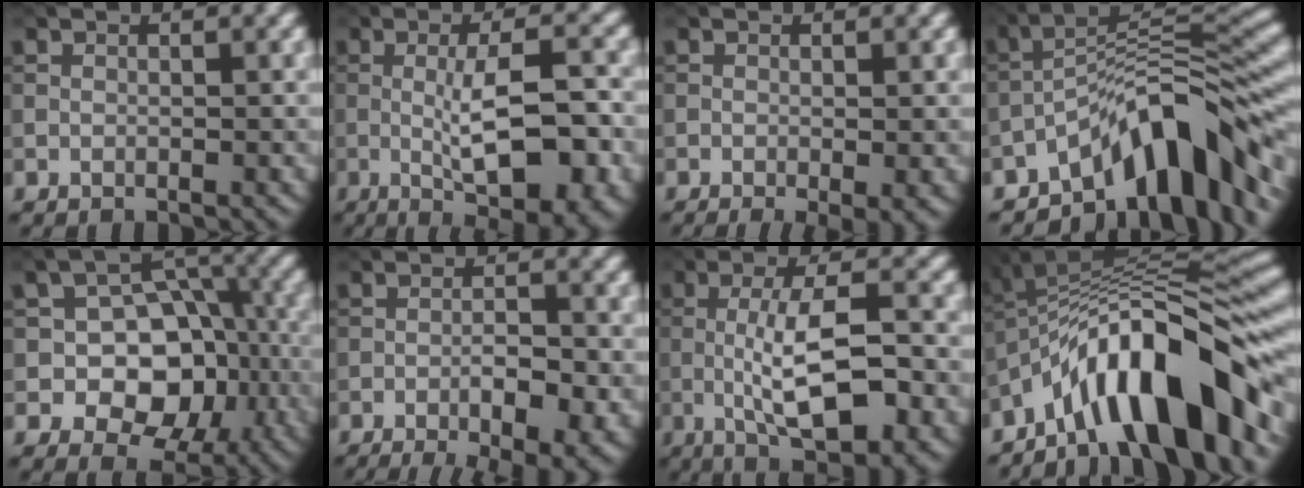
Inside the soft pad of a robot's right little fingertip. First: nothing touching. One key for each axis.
{"total": 9.1, "fx": -1.7, "fy": 2.3, "fz": 8.6, "tx": -0.129, "ty": 0.001, "tz": -0.025}
{"total": 3.1, "fx": -1.1, "fy": 0.6, "fz": 2.9, "tx": -0.042, "ty": -0.012, "tz": -0.013}
{"total": 10.8, "fx": -6.9, "fy": 3.4, "fz": 7.6, "tx": -0.092, "ty": 0.015, "tz": -0.129}
{"total": 9.5, "fx": -2.3, "fy": 6.8, "fz": 6.2, "tx": -0.062, "ty": 0.010, "tz": -0.043}
{"total": 7.8, "fx": -3.7, "fy": 2.4, "fz": 6.4, "tx": -0.095, "ty": -0.007, "tz": -0.042}
{"total": 8.6, "fx": -1.6, "fy": 2.3, "fz": 8.1, "tx": -0.134, "ty": 0.008, "tz": -0.032}
{"total": 11.9, "fx": -6.8, "fy": 3.1, "fz": 9.3, "tx": -0.128, "ty": 0.022, "tz": -0.116}